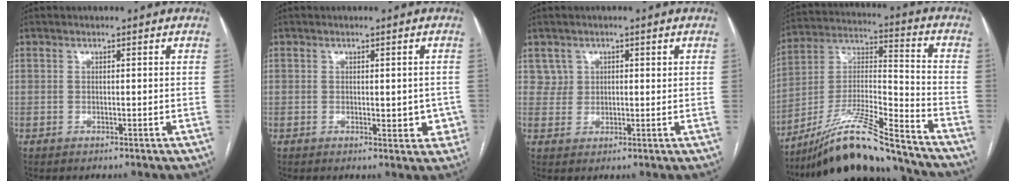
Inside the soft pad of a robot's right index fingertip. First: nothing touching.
{"total": 3.7, "force": [-0.4, 2.0, 3.0], "torque": [-0.026, 0.005, 0.000]}
{"total": 2.8, "force": [1.4, 2.5, 0.0], "torque": [0.012, 0.005, 0.020]}
{"total": 18.2, "force": [-16.0, 0.6, 8.5], "torque": [-0.176, 0.008, -0.291]}